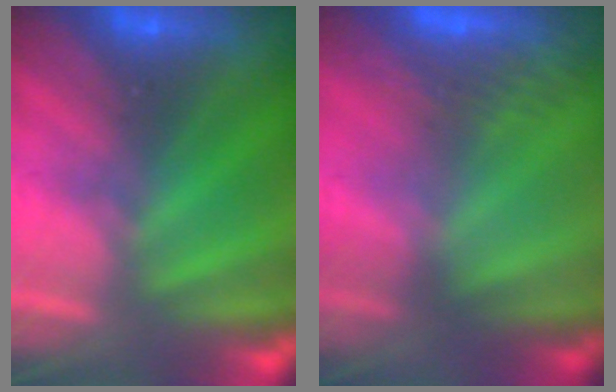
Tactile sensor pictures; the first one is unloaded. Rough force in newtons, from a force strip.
{"total": 2.8}